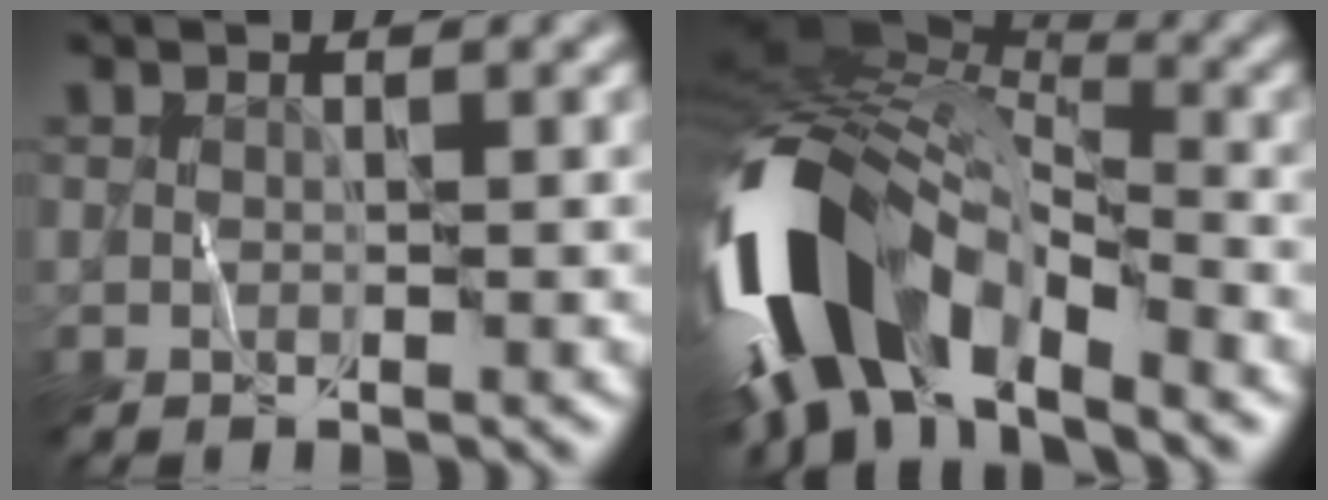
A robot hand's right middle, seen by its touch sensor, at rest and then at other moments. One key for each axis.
{"total": 13.5, "fx": -5.8, "fy": 7.3, "fz": 9.7, "tx": -0.195, "ty": 0.003, "tz": -0.113}